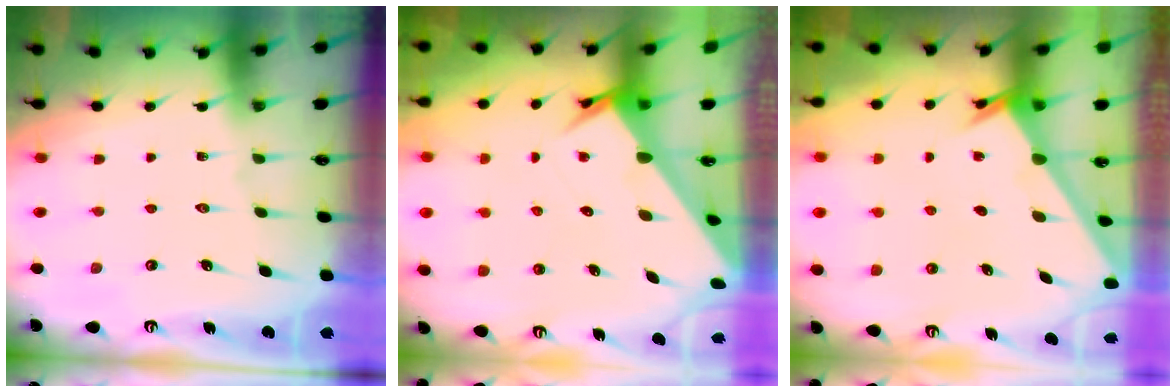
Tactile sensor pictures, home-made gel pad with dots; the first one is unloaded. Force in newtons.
{"total": 4.0, "press": 4.0, "slide": 0.2}
{"total": 2.4, "press": 2.4, "slide": 0.2}